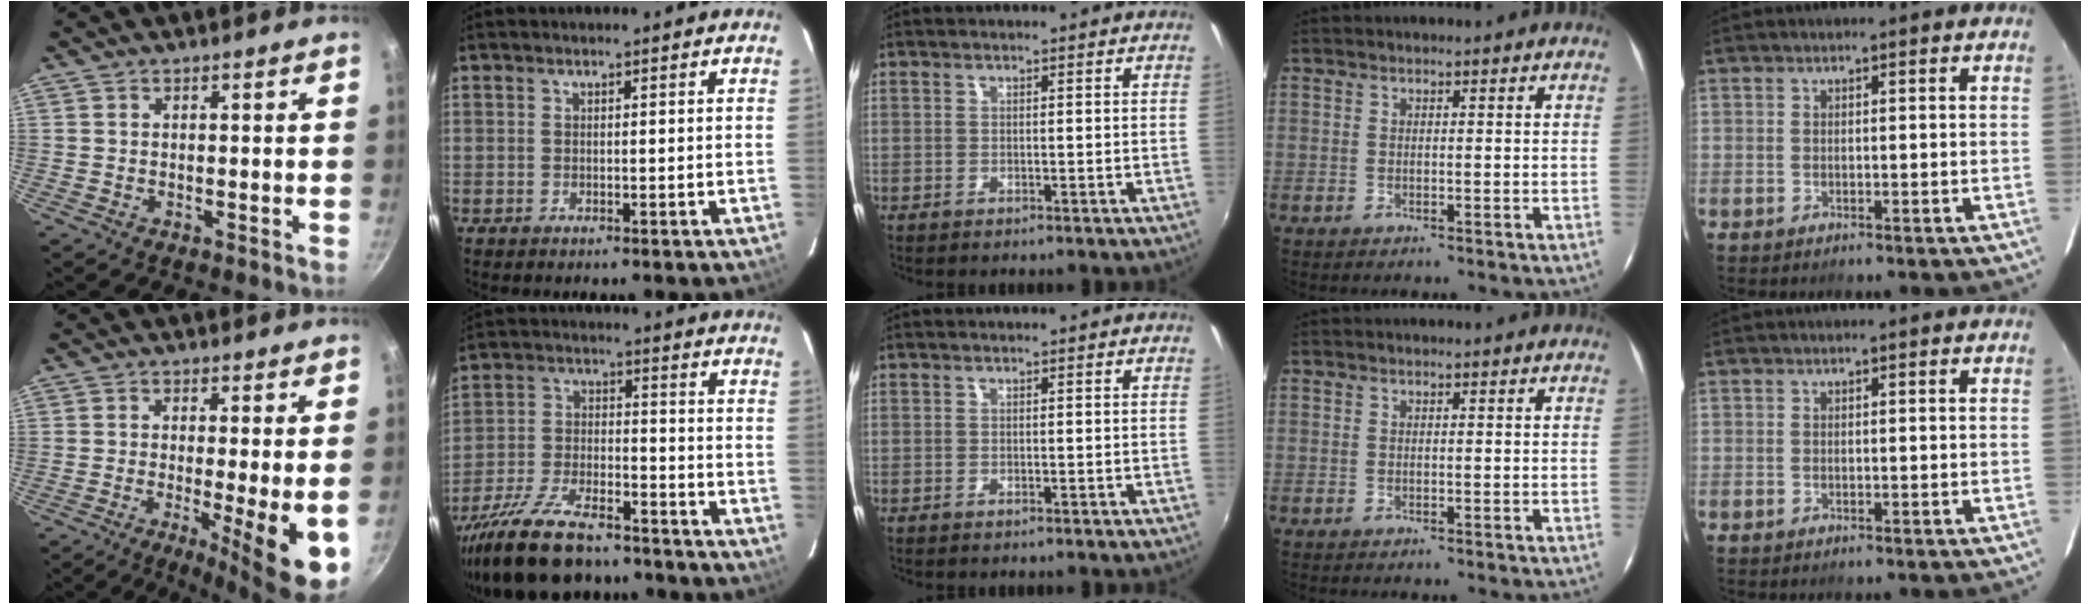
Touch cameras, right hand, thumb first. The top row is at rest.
{"thumb": {"total": 10.6, "force": [-2.5, 1.5, 10.2], "torque": [-0.147, -0.010, -0.033]}, "index": {"total": 21.1, "force": [-17.2, 6.9, 9.9], "torque": [-0.210, -0.030, -0.283]}, "middle": {"total": 0.5, "force": [0.4, -0.3, 0.1], "torque": [0.003, -0.003, 0.005]}}